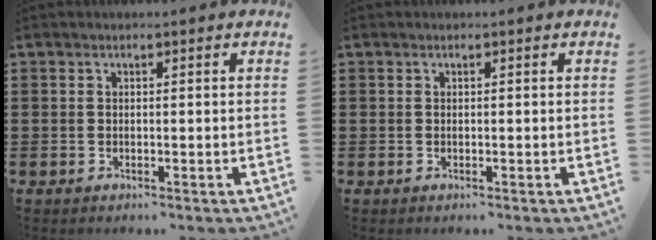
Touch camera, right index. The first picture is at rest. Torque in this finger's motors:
{"motor_torque": [0.89, 1.25, -0.01, 0.00]}